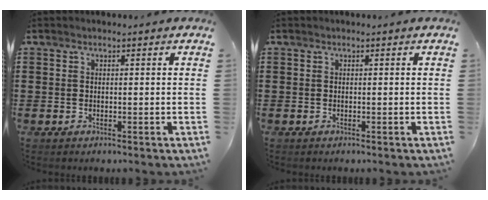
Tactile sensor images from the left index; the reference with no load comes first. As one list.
[{"total": 0.0}]